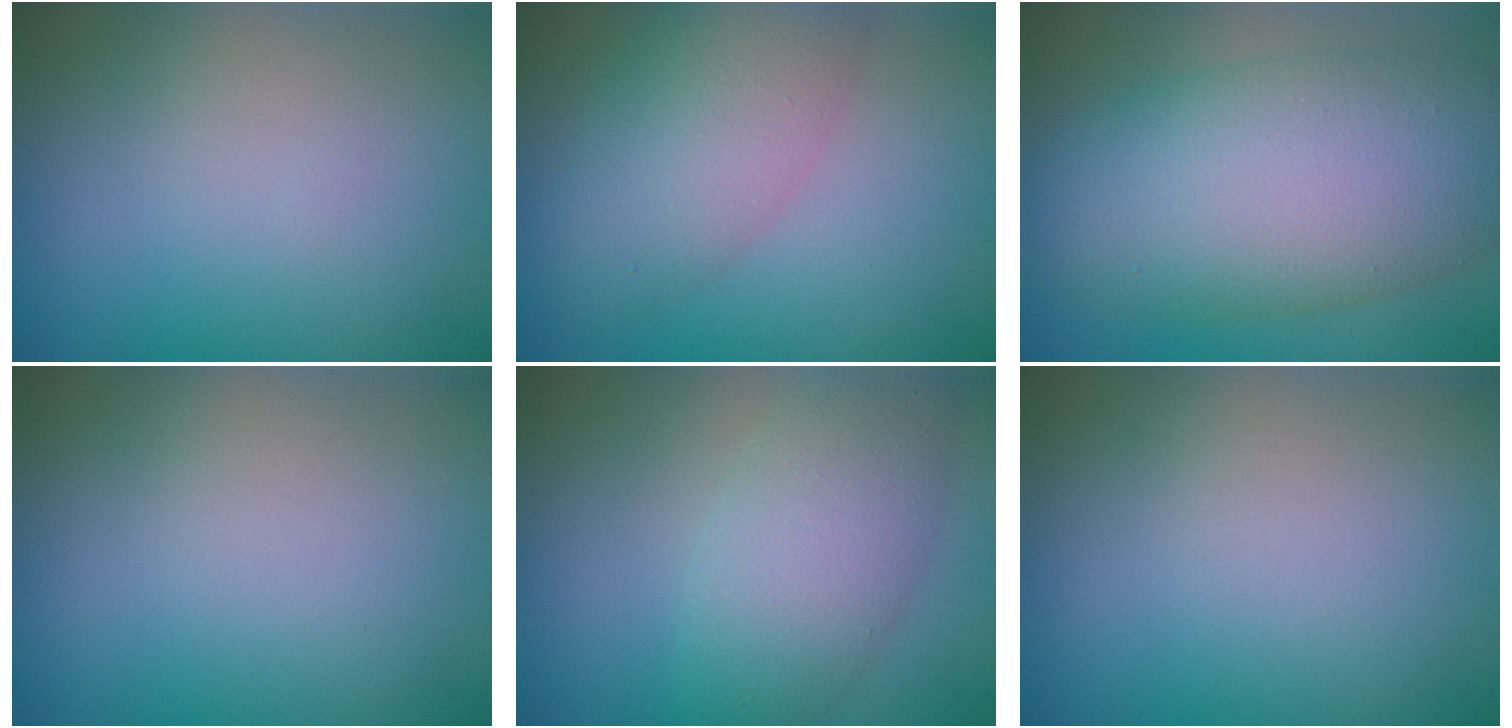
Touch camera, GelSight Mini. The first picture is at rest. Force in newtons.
{"total": 4.9, "press": 4.9, "slide": 0.3}
{"total": 10.8, "press": 10.8, "slide": 0.4}
{"total": 0.0}
{"total": 4.5, "press": 4.5, "slide": 0.2}
{"total": 0.0}